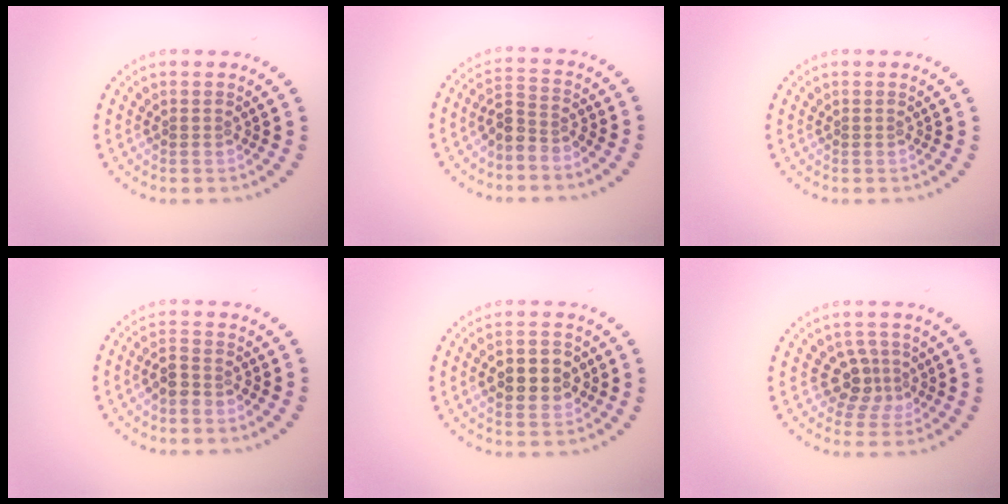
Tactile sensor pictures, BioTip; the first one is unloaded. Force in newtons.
{"total": 2.6, "press": 2.0, "slide": 1.7}
{"total": 0.0}
{"total": 2.0, "press": 1.9, "slide": 0.8}
{"total": 4.7, "press": 4.7, "slide": 0.3}
{"total": 2.9, "press": 2.5, "slide": 1.4}